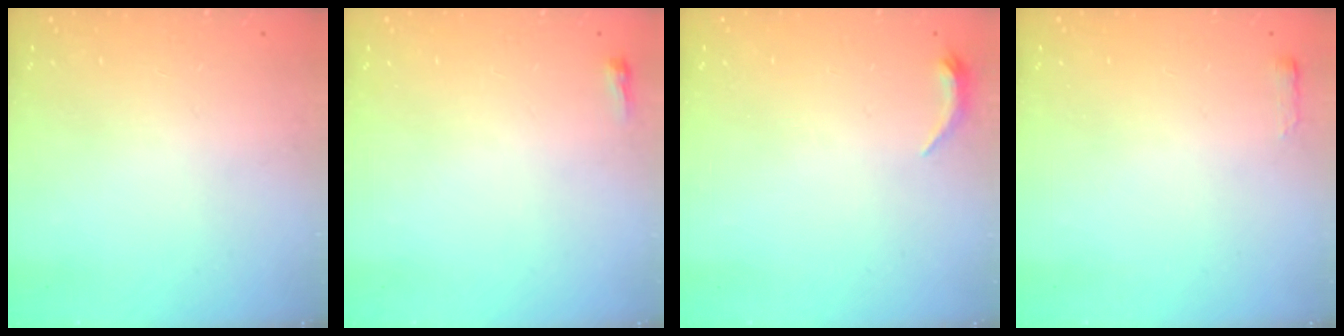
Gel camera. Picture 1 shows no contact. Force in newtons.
{"total": 2.4, "press": 2.4, "slide": 0.6}
{"total": 4.8, "press": 4.7, "slide": 0.9}
{"total": 2.4, "press": 2.4, "slide": 0.4}